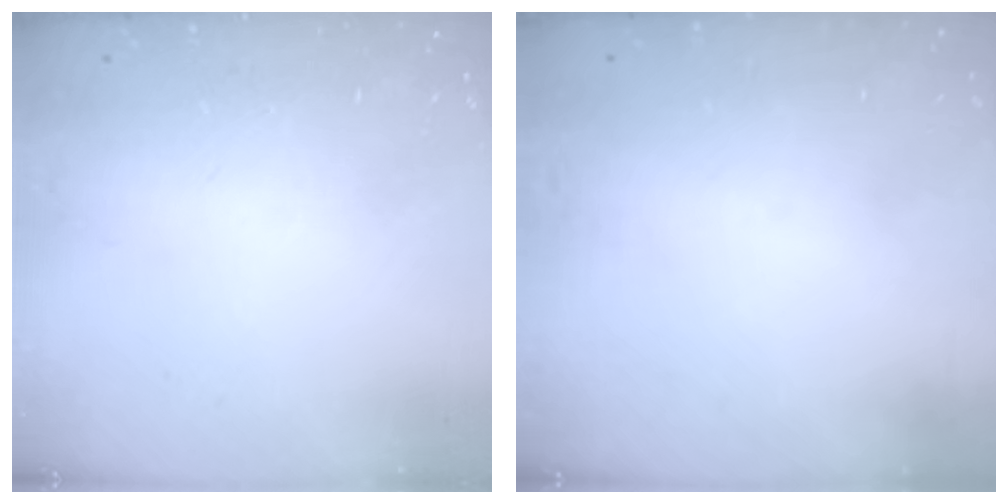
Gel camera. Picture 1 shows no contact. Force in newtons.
{"total": 3.0, "press": 3.0, "slide": 0.1}